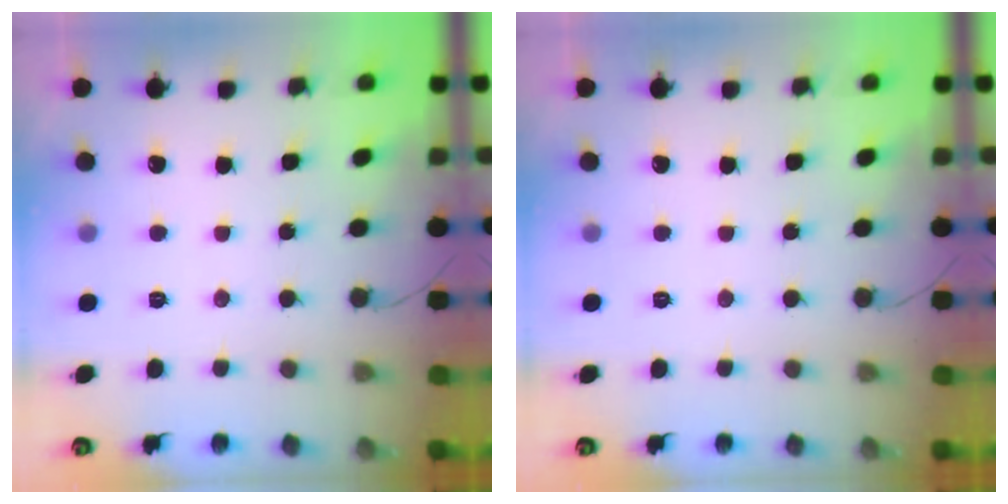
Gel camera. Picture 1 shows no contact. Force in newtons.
{"total": 0.0}